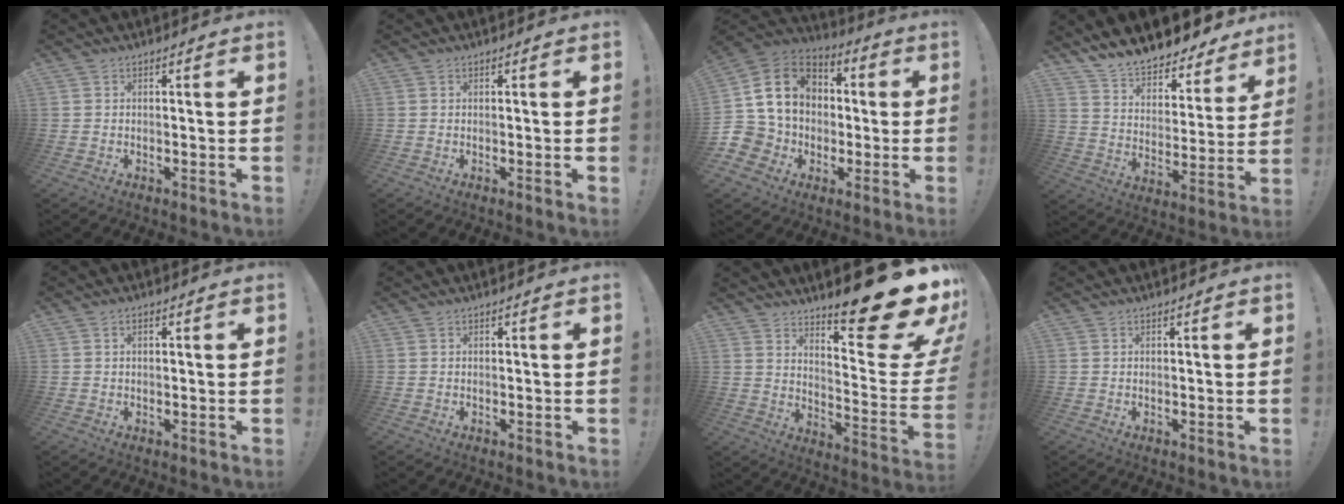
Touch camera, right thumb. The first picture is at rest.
{"total": 1.0, "force": [-0.3, -0.4, 0.9], "torque": [-0.022, 0.002, -0.004]}
{"total": 15.5, "force": [1.4, 13.8, 7.0], "torque": [-0.137, 0.008, 0.049]}
{"total": 10.7, "force": [10.0, 3.1, 2.0], "torque": [-0.046, -0.095, 0.179]}
{"total": 1.0, "force": [0.3, 0.6, 0.7], "torque": [-0.009, 0.001, 0.003]}
{"total": 0.0}
{"total": 19.7, "force": [14.9, 3.3, 12.4], "torque": [-0.150, -0.136, 0.231]}
{"total": 0.0}